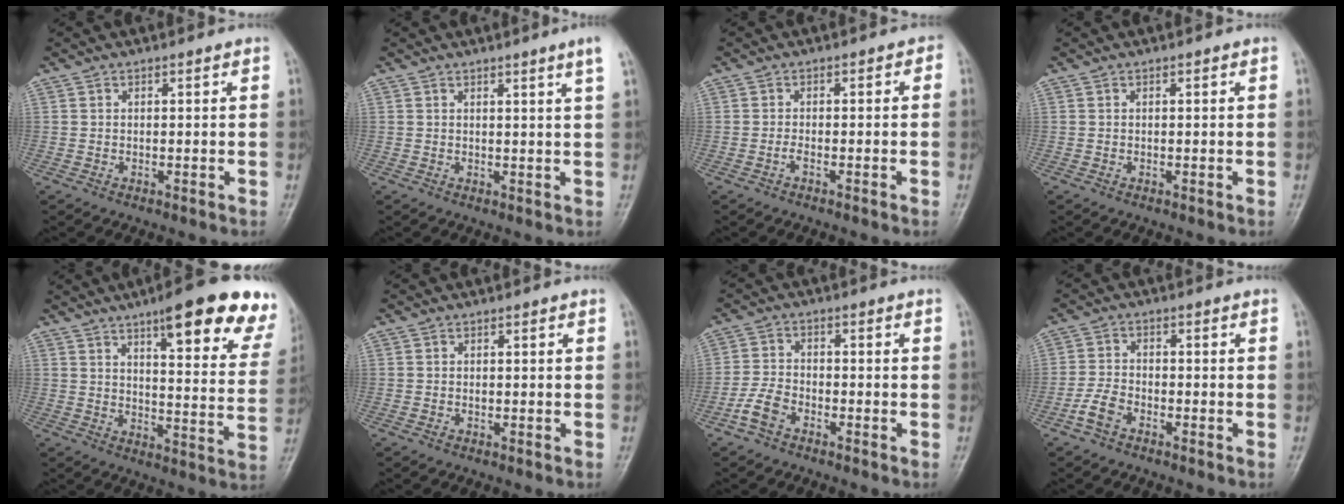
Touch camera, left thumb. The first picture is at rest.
{"total": 3.0, "force": [1.8, -0.8, 2.3], "torque": [-0.032, -0.013, 0.028]}
{"total": 1.7, "force": [-1.0, 0.7, 1.2], "torque": [-0.018, 0.014, -0.020]}
{"total": 0.0}
{"total": 22.4, "force": [14.1, 5.3, 16.5], "torque": [-0.182, -0.048, 0.173]}
{"total": 0.5, "force": [-0.2, 0.4, 0.3], "torque": [-0.008, 0.003, -0.003]}
{"total": 4.6, "force": [-2.9, 2.6, 2.4], "torque": [-0.051, 0.014, -0.063]}
{"total": 4.0, "force": [-2.6, 2.2, 2.2], "torque": [-0.049, 0.013, -0.055]}